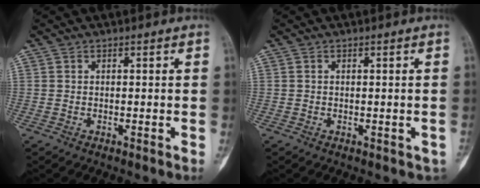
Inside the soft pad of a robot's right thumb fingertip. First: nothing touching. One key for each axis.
{"total": 0.8, "fx": 0.0, "fy": 0.7, "fz": 0.4, "tx": -0.001, "ty": 0.001, "tz": 0.003}